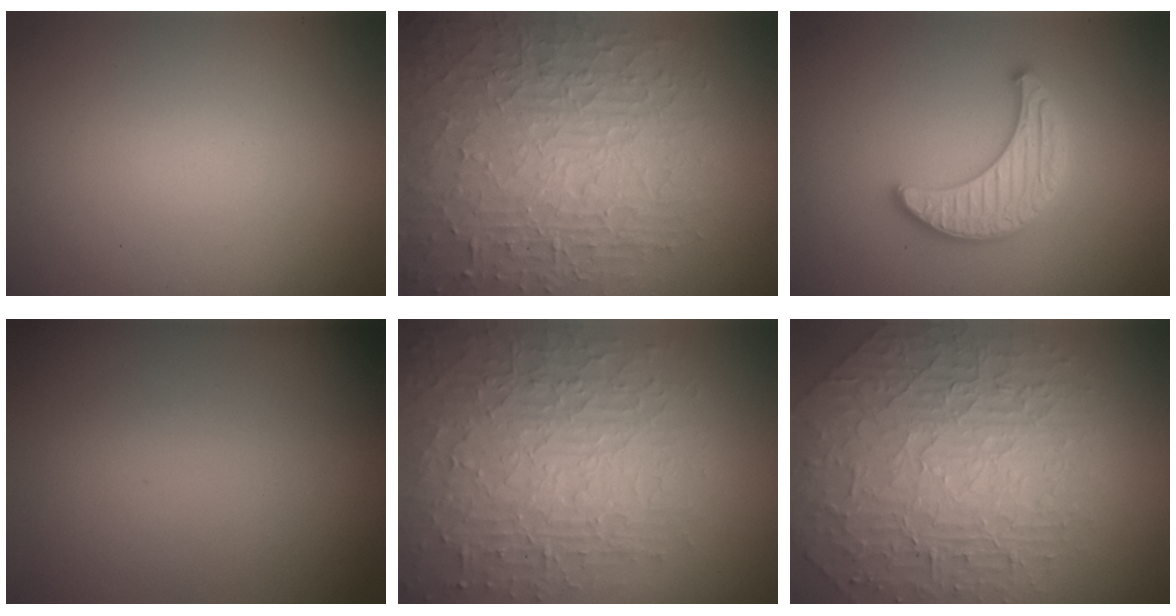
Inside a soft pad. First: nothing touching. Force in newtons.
{"total": 8.8, "press": 6.2, "slide": 6.2}
{"total": 3.4, "press": 3.3, "slide": 0.6}
{"total": 0.0}
{"total": 7.7, "press": 5.6, "slide": 5.3}
{"total": 6.7, "press": 5.5, "slide": 3.7}